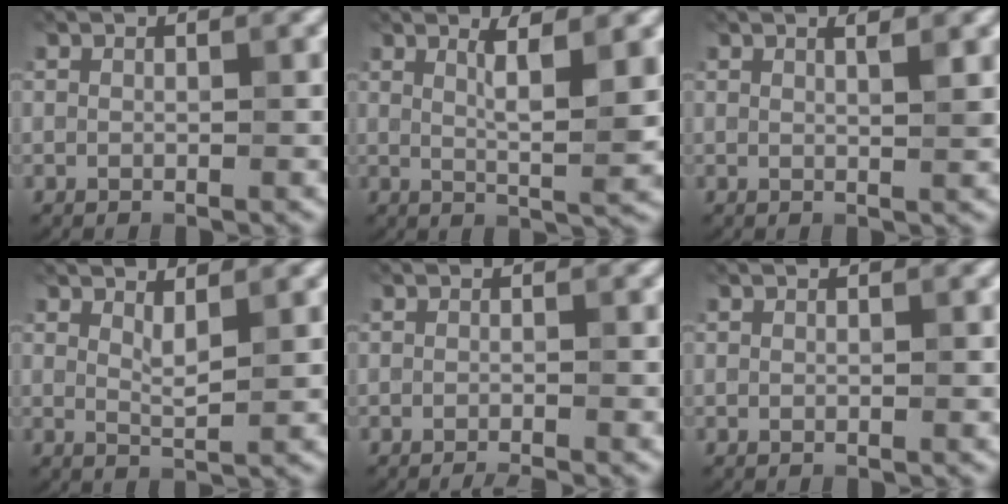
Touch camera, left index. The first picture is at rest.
{"total": 4.0, "force": [1.5, 0.6, 3.7], "torque": [-0.057, -0.009, 0.025]}
{"total": 1.7, "force": [0.8, 0.4, 1.4], "torque": [-0.013, 0.004, 0.008]}
{"total": 1.6, "force": [1.0, 0.3, 1.2], "torque": [-0.025, -0.005, 0.018]}
{"total": 1.4, "force": [-1.1, 0.2, 0.8], "torque": [-0.003, -0.007, -0.022]}
{"total": 0.0}